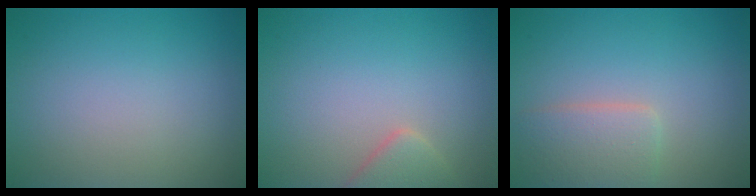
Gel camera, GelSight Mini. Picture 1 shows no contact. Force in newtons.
{"total": 2.3, "press": 2.3, "slide": 0.2}
{"total": 3.2, "press": 3.2, "slide": 0.1}